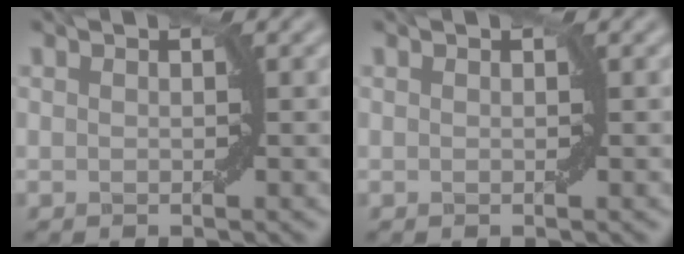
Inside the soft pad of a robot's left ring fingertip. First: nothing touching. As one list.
[{"total": 0.0}]